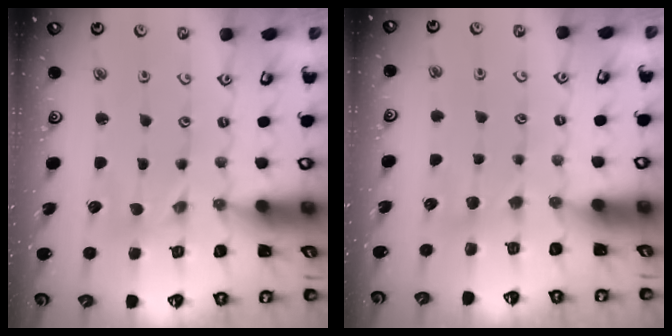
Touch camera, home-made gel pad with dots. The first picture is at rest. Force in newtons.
{"total": 3.3, "press": 3.3, "slide": 0.4}